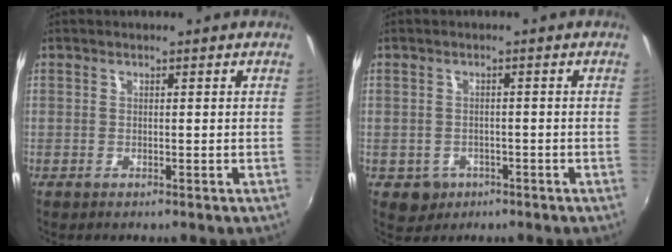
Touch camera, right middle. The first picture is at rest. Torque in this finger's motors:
{"motor_torque": [0.11, -0.32, -0.02, 0.00]}